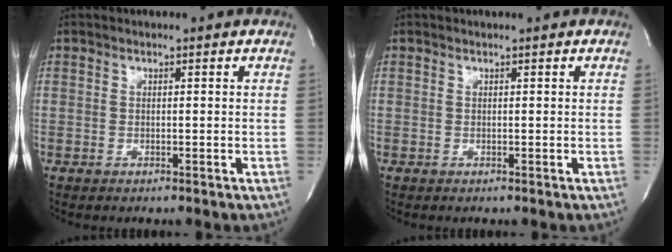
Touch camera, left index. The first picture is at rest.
{"total": 0.0}